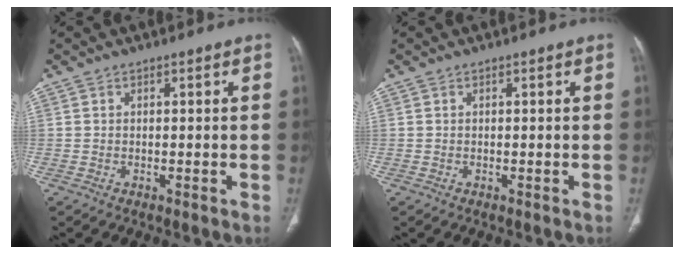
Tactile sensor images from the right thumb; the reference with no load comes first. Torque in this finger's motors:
{"motor_torque": [0.00, 0.00, 0.00, 0.00, 0.00]}